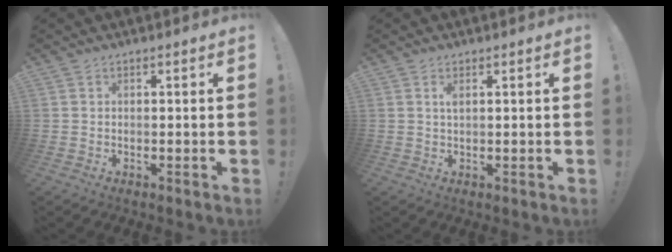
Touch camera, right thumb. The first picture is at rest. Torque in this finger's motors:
{"motor_torque": [-0.12, -0.02, 0.21, -0.22, 0.14]}